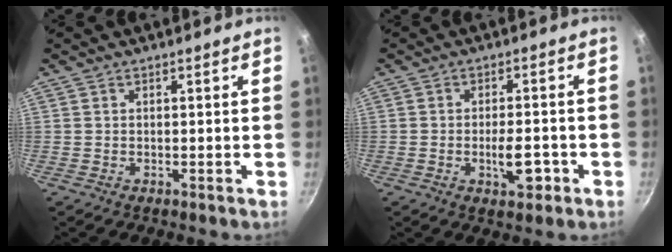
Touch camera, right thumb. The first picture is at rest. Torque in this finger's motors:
{"motor_torque": [1.50, 0.28, 0.61, -1.20, 0.26]}